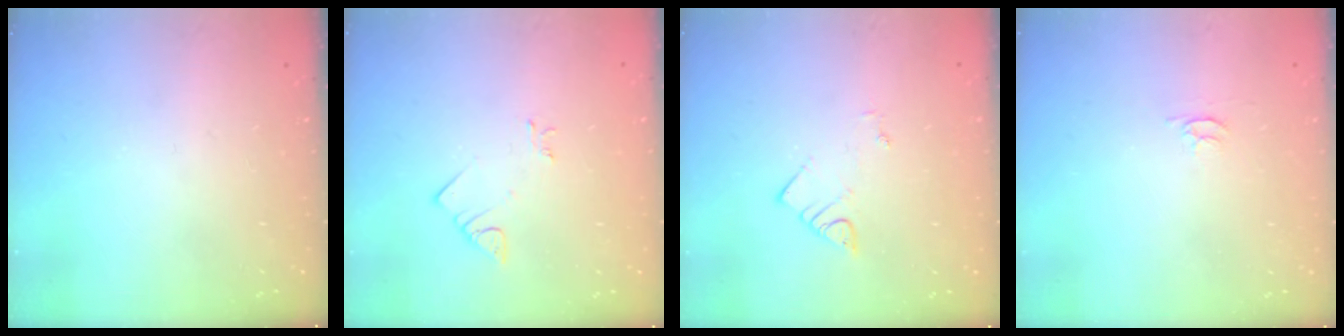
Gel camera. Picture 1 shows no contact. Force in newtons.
{"total": 2.9, "press": 2.9, "slide": 0.3}
{"total": 1.9, "press": 1.8, "slide": 0.4}
{"total": 3.4, "press": 3.4, "slide": 0.4}